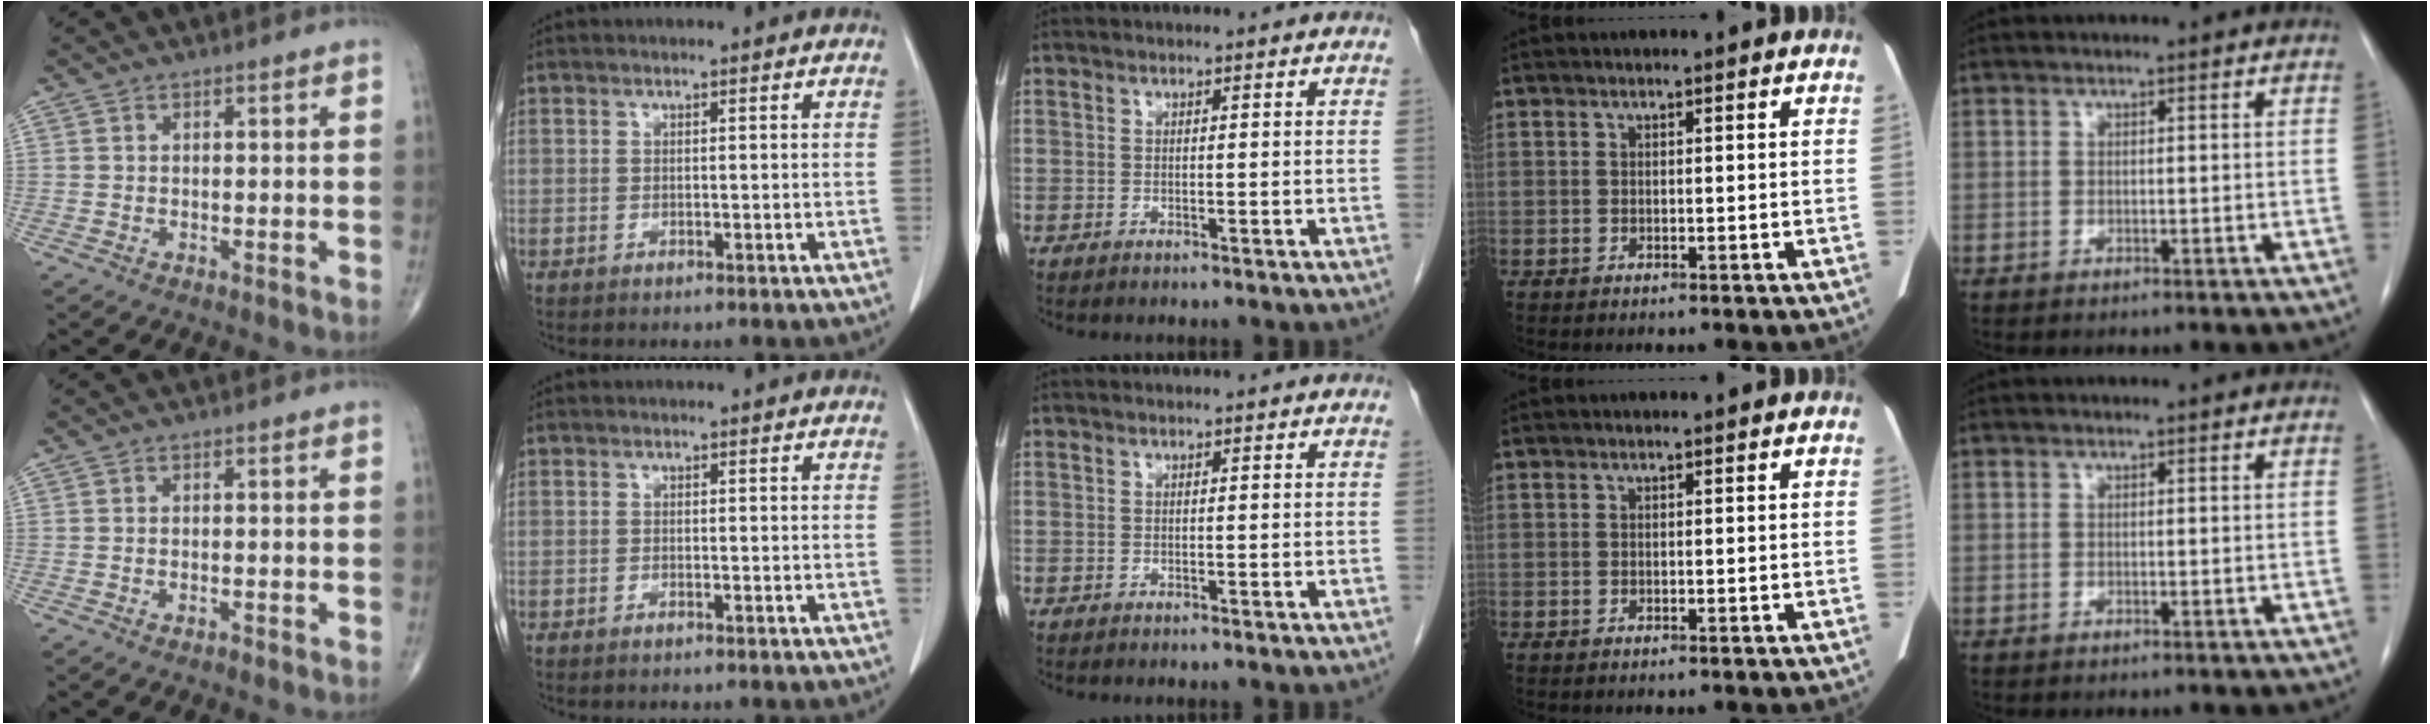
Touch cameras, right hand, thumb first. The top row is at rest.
{"thumb": {"total": 0.9, "force": [-0.6, 0.2, 0.6], "torque": [-0.013, 0.003, -0.010]}, "index": {"total": 0.6, "force": [-0.5, 0.1, 0.3], "torque": [-0.012, -0.001, -0.006]}}